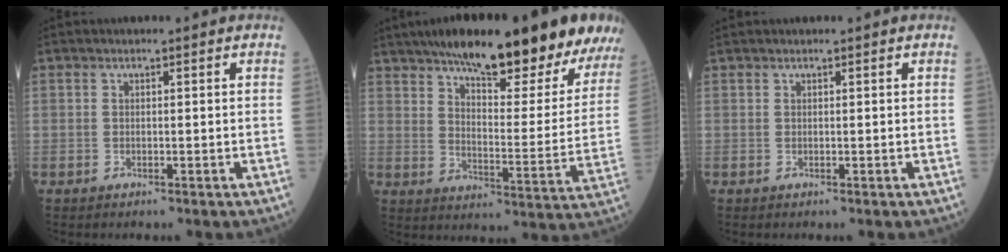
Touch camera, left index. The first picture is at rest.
{"total": 27.4, "force": [22.3, 4.7, 15.3], "torque": [-0.219, -0.022, 0.286]}
{"total": 0.0}